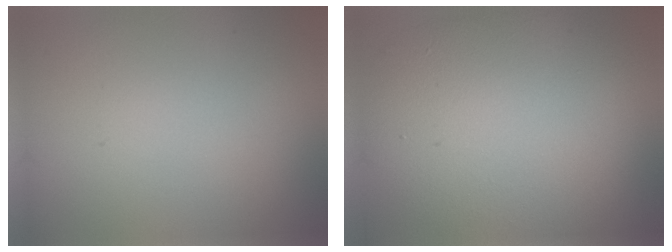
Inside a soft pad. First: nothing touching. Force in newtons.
{"total": 11.6, "press": 11.5, "slide": 1.0}